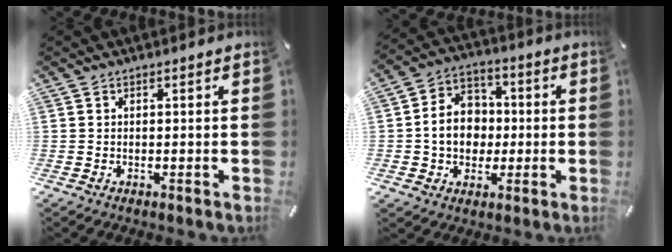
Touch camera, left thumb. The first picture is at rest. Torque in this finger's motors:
{"motor_torque": [1.80, 2.07, 0.68, 0.06, 0.09]}